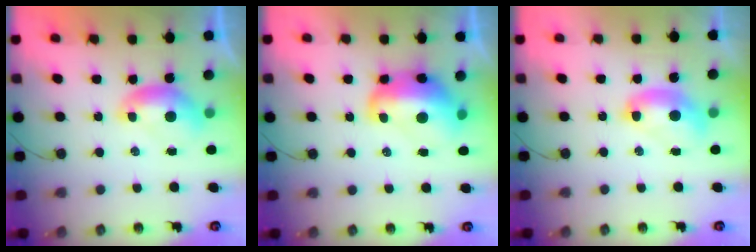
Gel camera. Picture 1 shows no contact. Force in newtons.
{"total": 7.5, "press": 7.3, "slide": 1.4}
{"total": 2.6, "press": 2.6, "slide": 0.1}